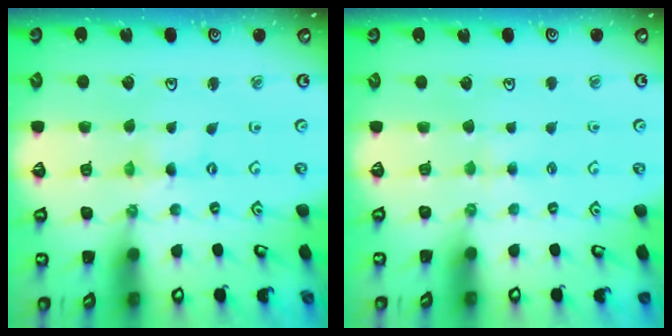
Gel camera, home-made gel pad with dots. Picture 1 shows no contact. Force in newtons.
{"total": 1.9, "press": 1.9, "slide": 0.4}